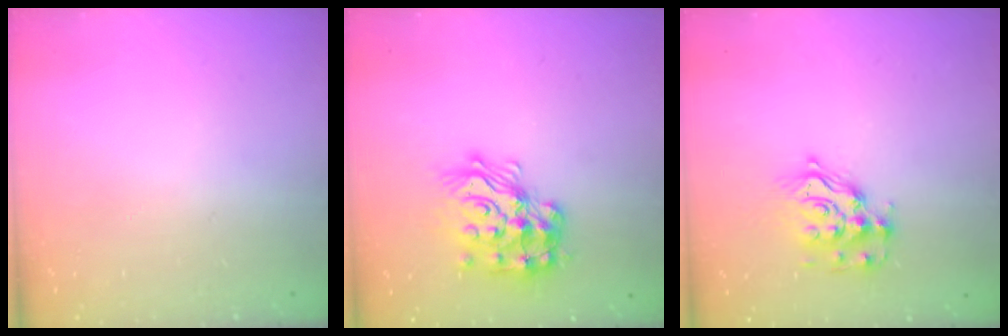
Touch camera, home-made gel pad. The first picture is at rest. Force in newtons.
{"total": 19.6, "press": 19.5, "slide": 1.4}
{"total": 12.9, "press": 12.9, "slide": 1.0}